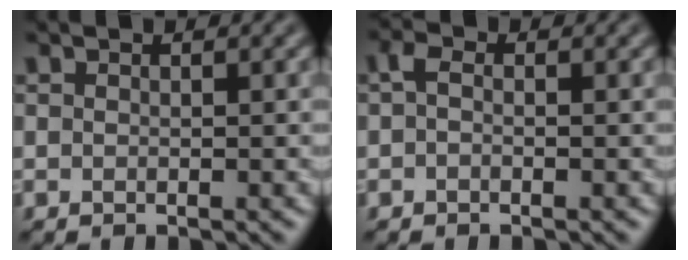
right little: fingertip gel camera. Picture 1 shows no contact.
{"total": 1.3, "force": [-0.1, 0.8, 1.0], "torque": [-0.027, 0.008, -0.008]}